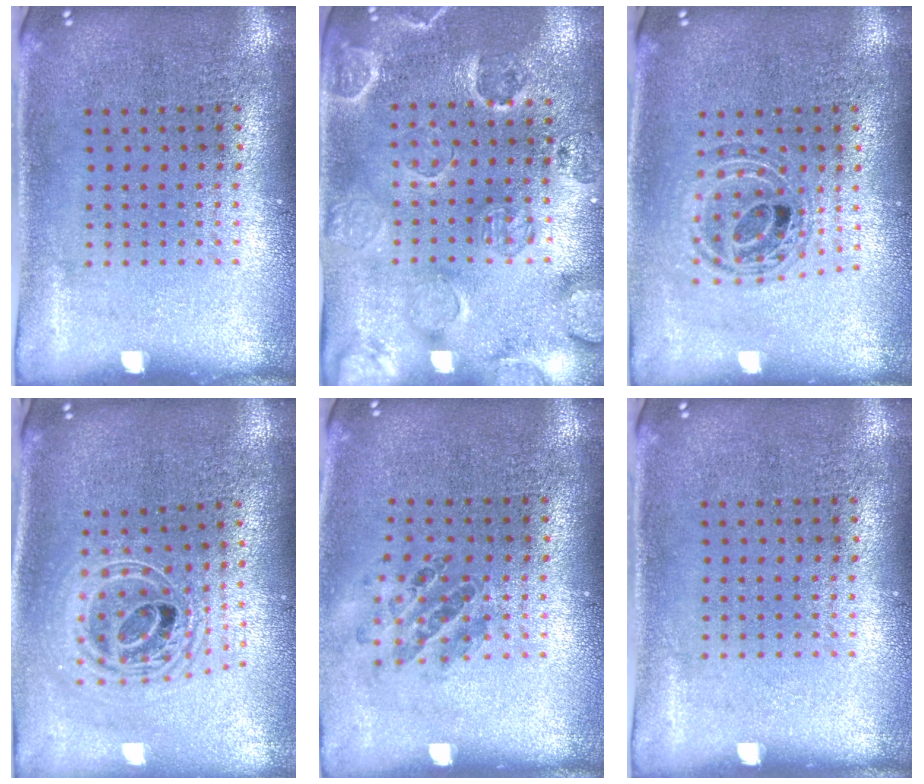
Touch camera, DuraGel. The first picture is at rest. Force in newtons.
{"total": 2.4, "press": 2.1, "slide": 1.1}
{"total": 0.9, "press": 0.9, "slide": 0.2}
{"total": 2.3, "press": 1.8, "slide": 1.4}
{"total": 0.8, "press": 0.8, "slide": 0.1}
{"total": 0.0}